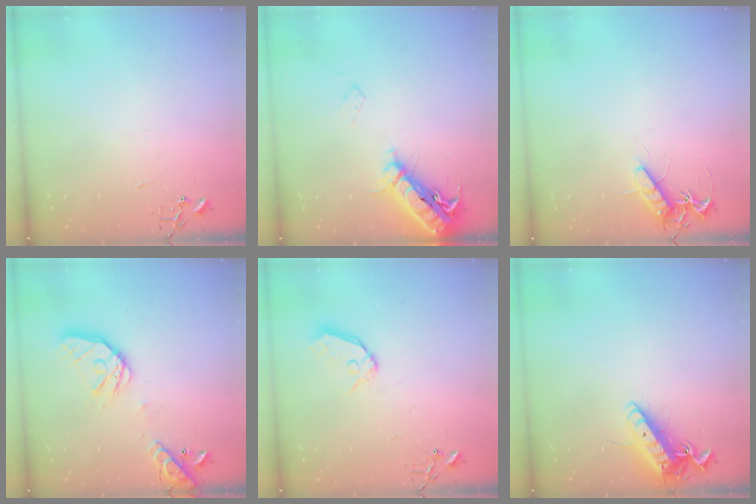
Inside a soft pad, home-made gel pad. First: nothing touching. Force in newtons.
{"total": 17.6, "press": 17.3, "slide": 3.5}
{"total": 10.8, "press": 10.8, "slide": 0.4}
{"total": 17.6, "press": 17.3, "slide": 2.8}
{"total": 9.2, "press": 9.1, "slide": 0.9}
{"total": 13.9, "press": 13.9, "slide": 1.3}